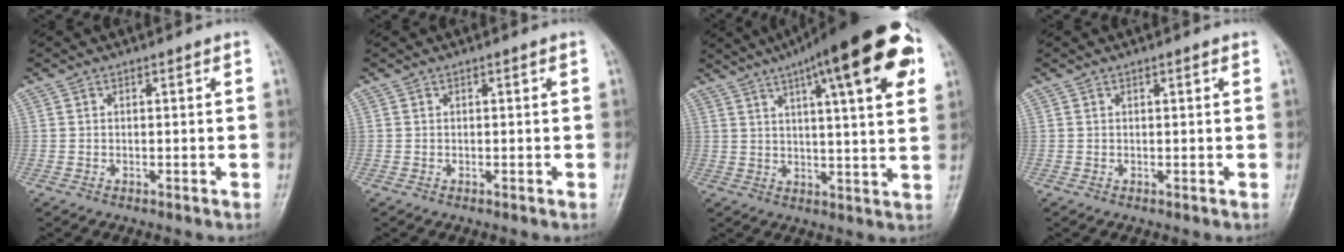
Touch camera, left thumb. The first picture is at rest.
{"total": 0.0}
{"total": 22.0, "force": [10.3, 5.2, 18.7], "torque": [-0.257, 0.001, 0.142]}
{"total": 0.5, "force": [0.3, 0.1, 0.4], "torque": [-0.006, 0.000, 0.004]}